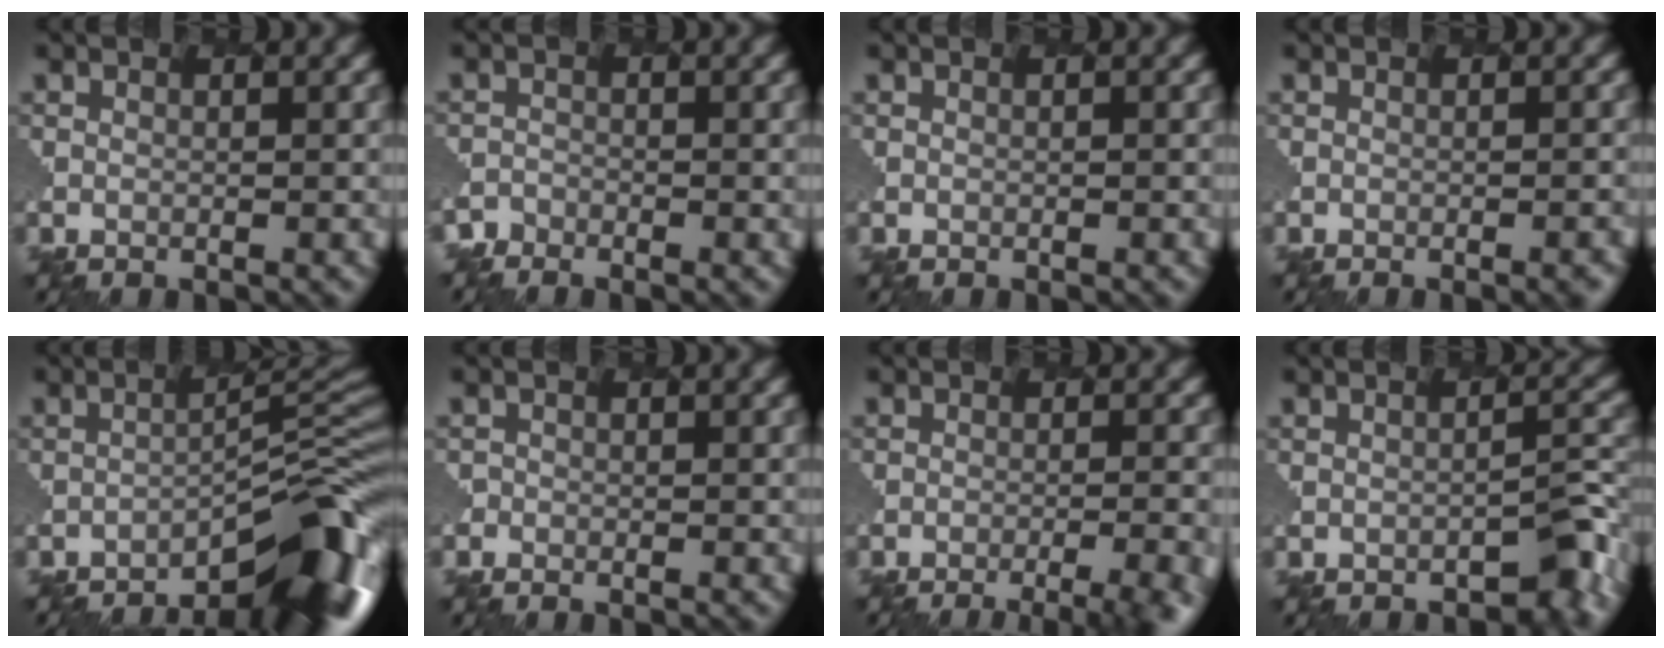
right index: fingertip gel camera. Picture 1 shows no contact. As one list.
[{"total": 3.0, "force": [-2.6, 0.1, -1.4], "torque": [0.000, 0.001, -0.041]}, {"total": 0.0}, {"total": 2.6, "force": [-1.0, 1.0, 2.2], "torque": [-0.009, 0.008, 0.001]}, {"total": 9.0, "force": [-6.8, 1.2, 5.7], "torque": [-0.078, 0.020, -0.096]}, {"total": 1.3, "force": [-1.1, 0.0, -0.7], "torque": [0.000, 0.007, -0.006]}, {"total": 8.5, "force": [-5.6, 2.8, 5.8], "torque": [-0.046, 0.007, -0.048]}, {"total": 3.5, "force": [-2.5, 0.6, 2.4], "torque": [-0.043, 0.009, -0.028]}]